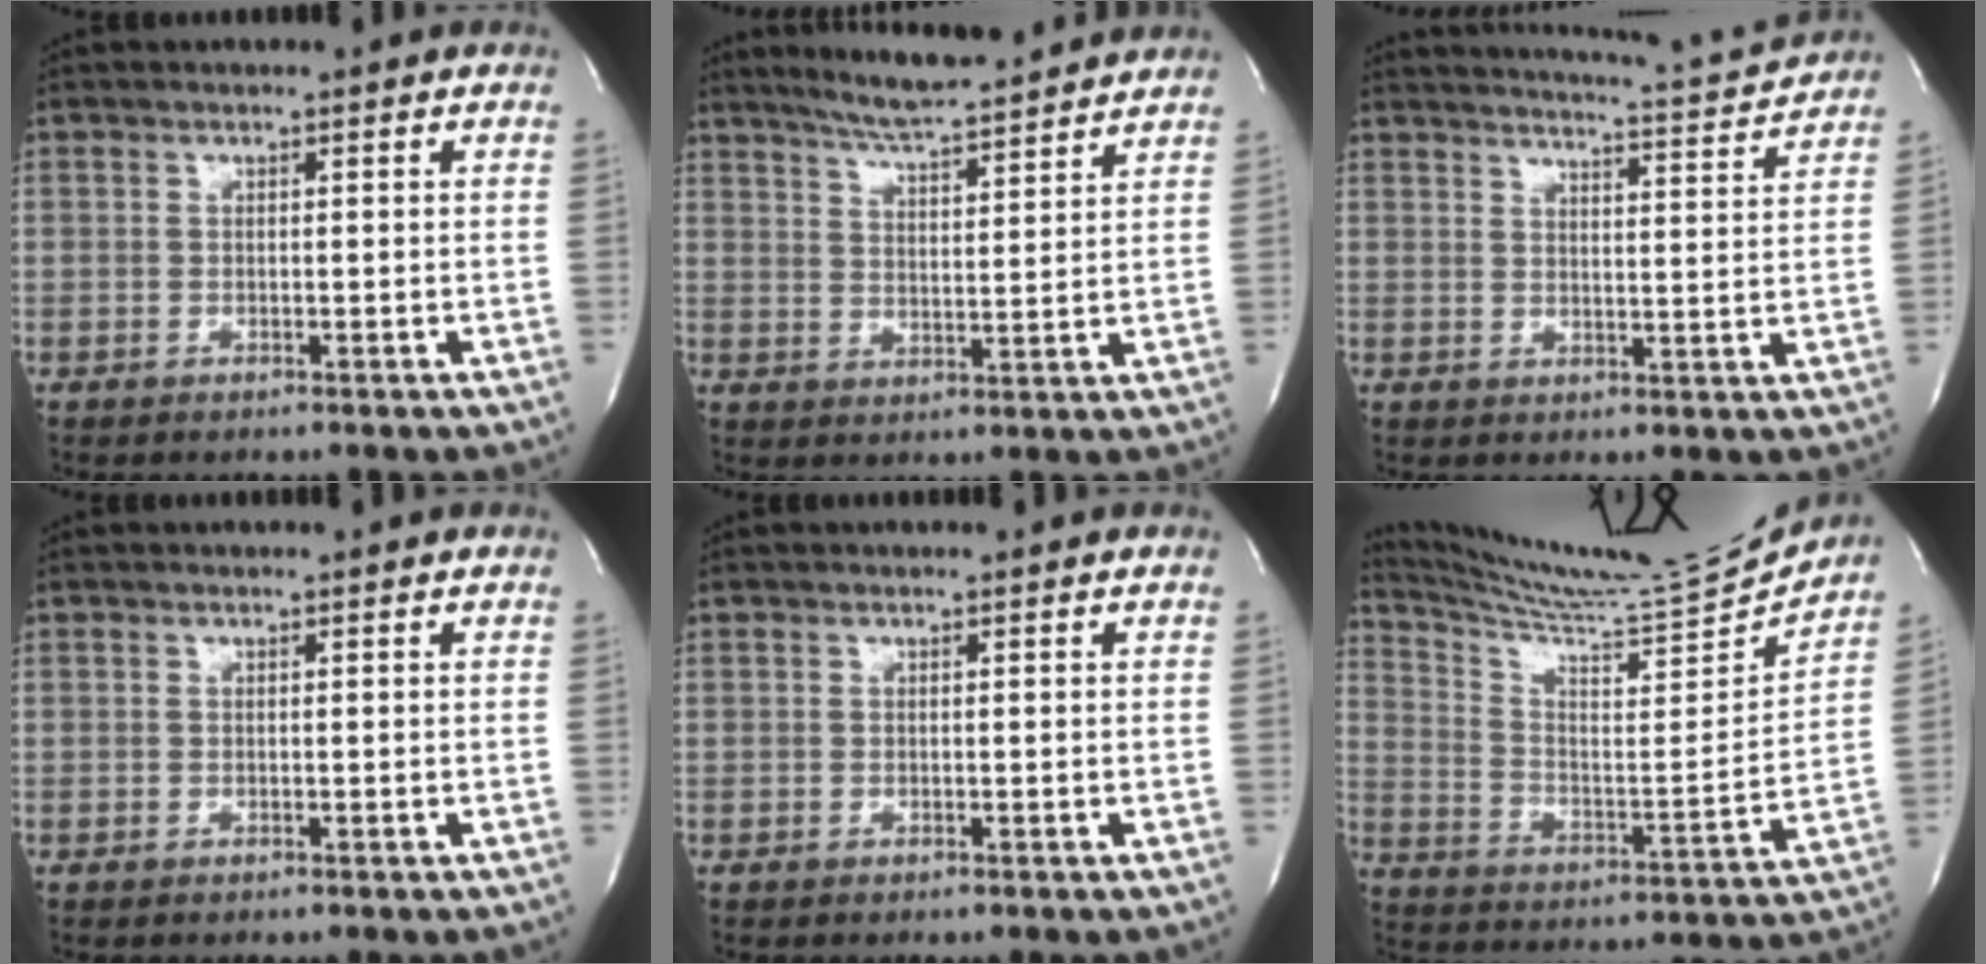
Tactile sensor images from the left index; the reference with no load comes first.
{"total": 11.3, "force": [10.4, 0.3, 4.5], "torque": [-0.081, 0.009, 0.157]}
{"total": 10.2, "force": [10.0, -1.4, 1.7], "torque": [-0.039, -0.034, 0.130]}
{"total": 0.0}
{"total": 0.0}
{"total": 18.6, "force": [17.9, -1.3, 4.9], "torque": [-0.102, -0.077, 0.275]}